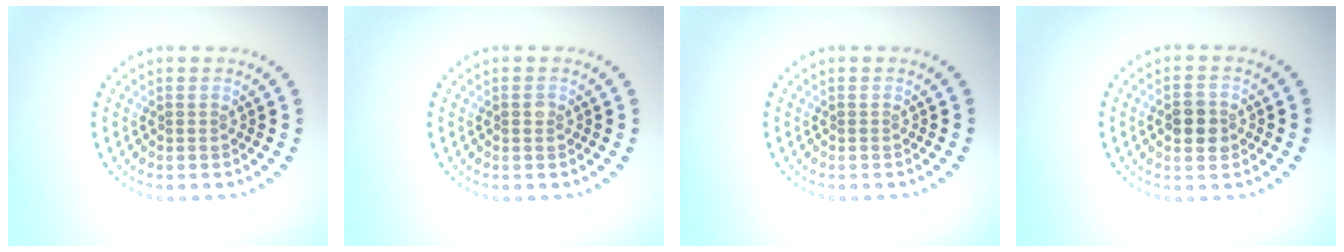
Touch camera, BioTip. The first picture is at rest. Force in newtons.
{"total": 0.9, "press": 0.9, "slide": 0.1}
{"total": 0.0}
{"total": 2.9, "press": 2.9, "slide": 0.2}